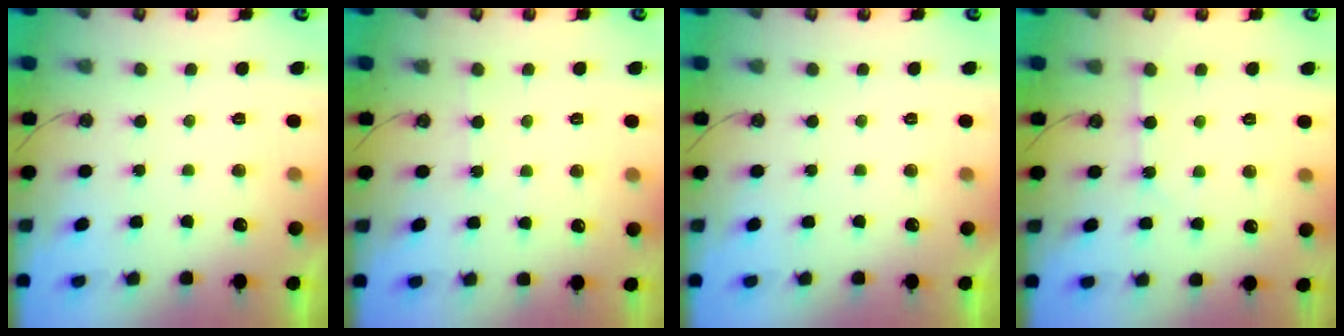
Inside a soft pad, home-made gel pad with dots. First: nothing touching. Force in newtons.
{"total": 2.5, "press": 2.5, "slide": 0.4}
{"total": 0.0}
{"total": 3.3, "press": 3.3, "slide": 0.3}